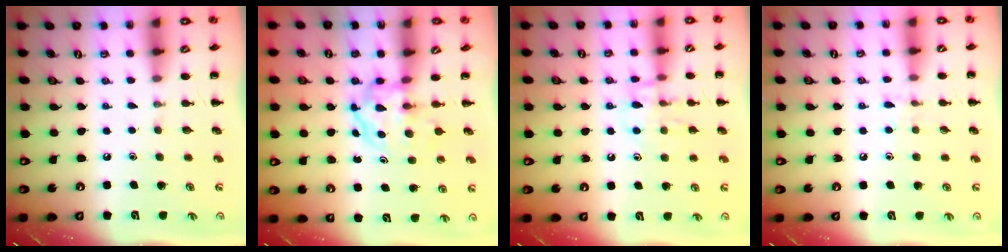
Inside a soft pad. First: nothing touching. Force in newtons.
{"total": 3.7, "press": 3.7, "slide": 0.4}
{"total": 10.8, "press": 10.7, "slide": 0.6}
{"total": 5.6, "press": 5.3, "slide": 1.6}